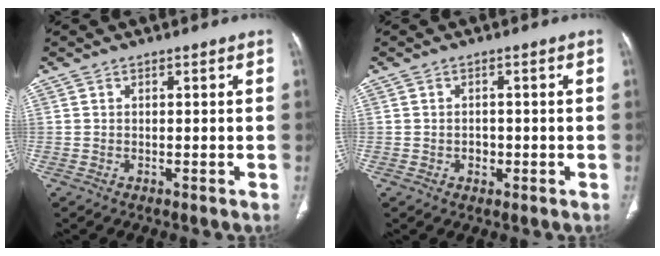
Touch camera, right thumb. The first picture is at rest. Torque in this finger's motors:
{"motor_torque": [-0.10, 0.16, 0.09, 0.37, 0.02]}